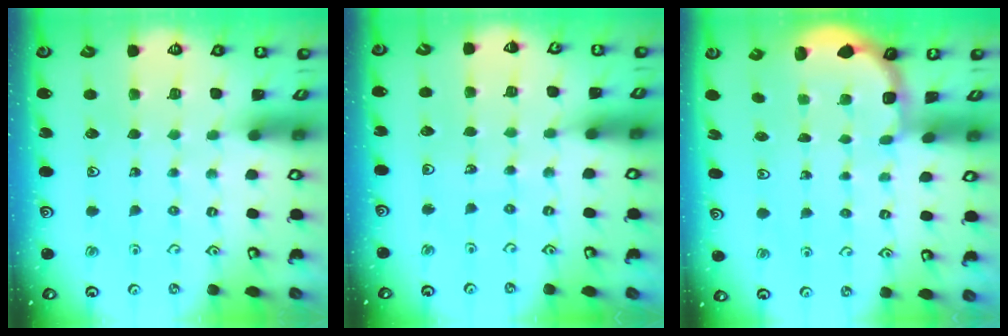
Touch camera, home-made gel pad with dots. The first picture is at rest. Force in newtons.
{"total": 3.3, "press": 3.3, "slide": 0.3}
{"total": 2.0, "press": 1.8, "slide": 0.7}